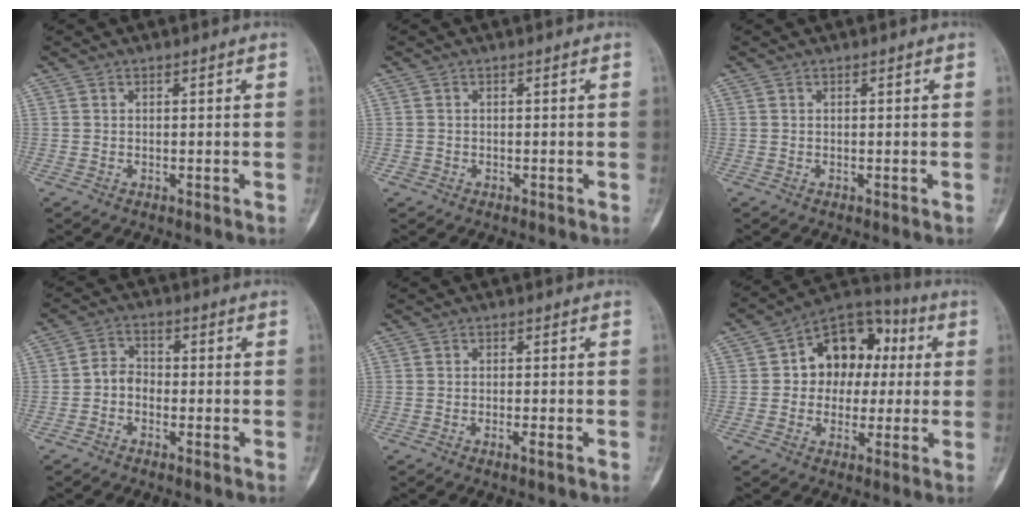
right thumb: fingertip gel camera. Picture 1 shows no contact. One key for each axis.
{"total": 0.7, "fx": -0.3, "fy": 0.6, "fz": 0.1, "tx": -0.003, "ty": 0.003, "tz": -0.007}
{"total": 0.0}
{"total": 3.3, "fx": -1.2, "fy": 2.5, "fz": 1.7, "tx": -0.019, "ty": 0.019, "tz": -0.034}
{"total": 1.3, "fx": -0.7, "fy": 0.1, "fz": 1.1, "tx": -0.020, "ty": 0.000, "tz": -0.012}
{"total": 13.9, "fx": 1.6, "fy": 10.6, "fz": 8.9, "tx": -0.074, "ty": 0.031, "tz": 0.014}